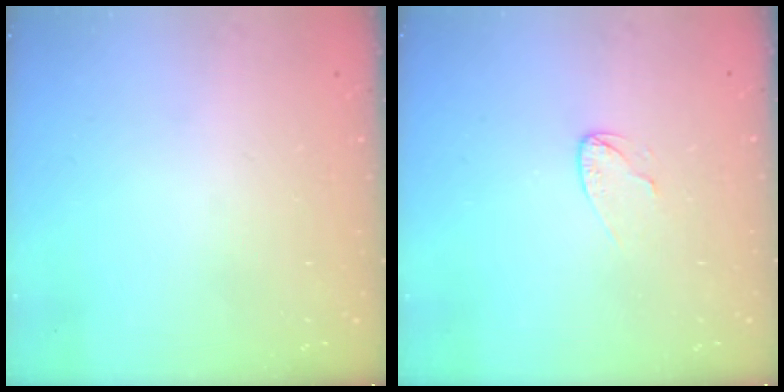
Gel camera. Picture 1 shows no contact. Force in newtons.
{"total": 3.9, "press": 3.9, "slide": 0.3}